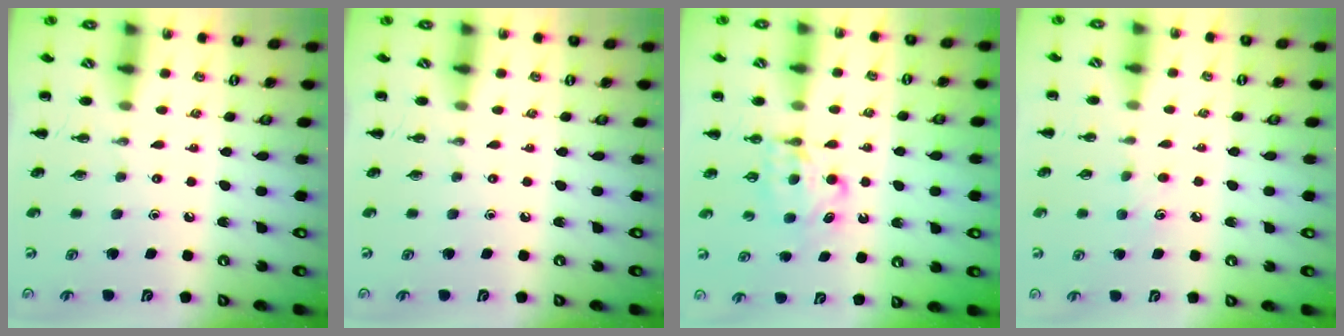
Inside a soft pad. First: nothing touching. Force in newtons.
{"total": 0.0}
{"total": 6.0, "press": 6.0, "slide": 0.7}
{"total": 4.7, "press": 4.5, "slide": 1.3}